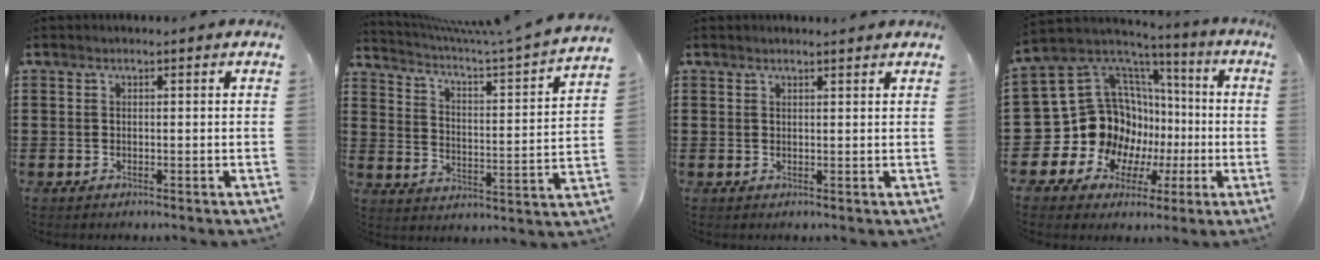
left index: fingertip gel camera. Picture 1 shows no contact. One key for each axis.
{"total": 4.3, "fx": 3.5, "fy": -0.4, "fz": 2.5, "tx": -0.066, "ty": -0.042, "tz": 0.048}
{"total": 1.1, "fx": 1.1, "fy": 0.0, "fz": 0.3, "tx": -0.008, "ty": -0.001, "tz": 0.020}
{"total": 16.1, "fx": -1.6, "fy": 14.9, "fz": 6.0, "tx": -0.160, "ty": -0.039, "tz": 0.002}